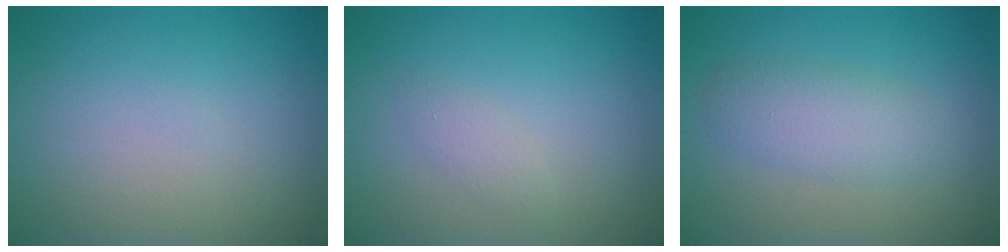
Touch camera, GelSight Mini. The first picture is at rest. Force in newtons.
{"total": 1.0, "press": 1.0, "slide": 0.1}
{"total": 3.0, "press": 3.0, "slide": 0.1}